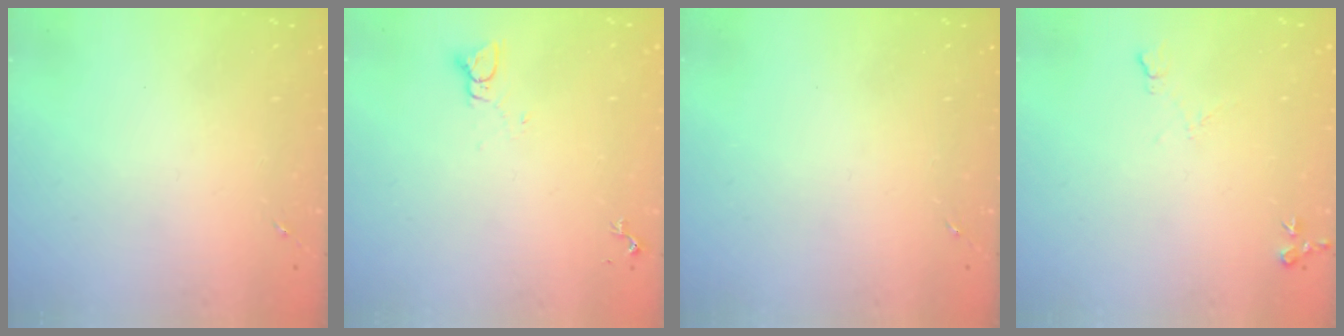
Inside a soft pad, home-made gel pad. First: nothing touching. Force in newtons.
{"total": 2.8, "press": 2.8, "slide": 0.1}
{"total": 0.0}
{"total": 6.9, "press": 6.8, "slide": 1.0}